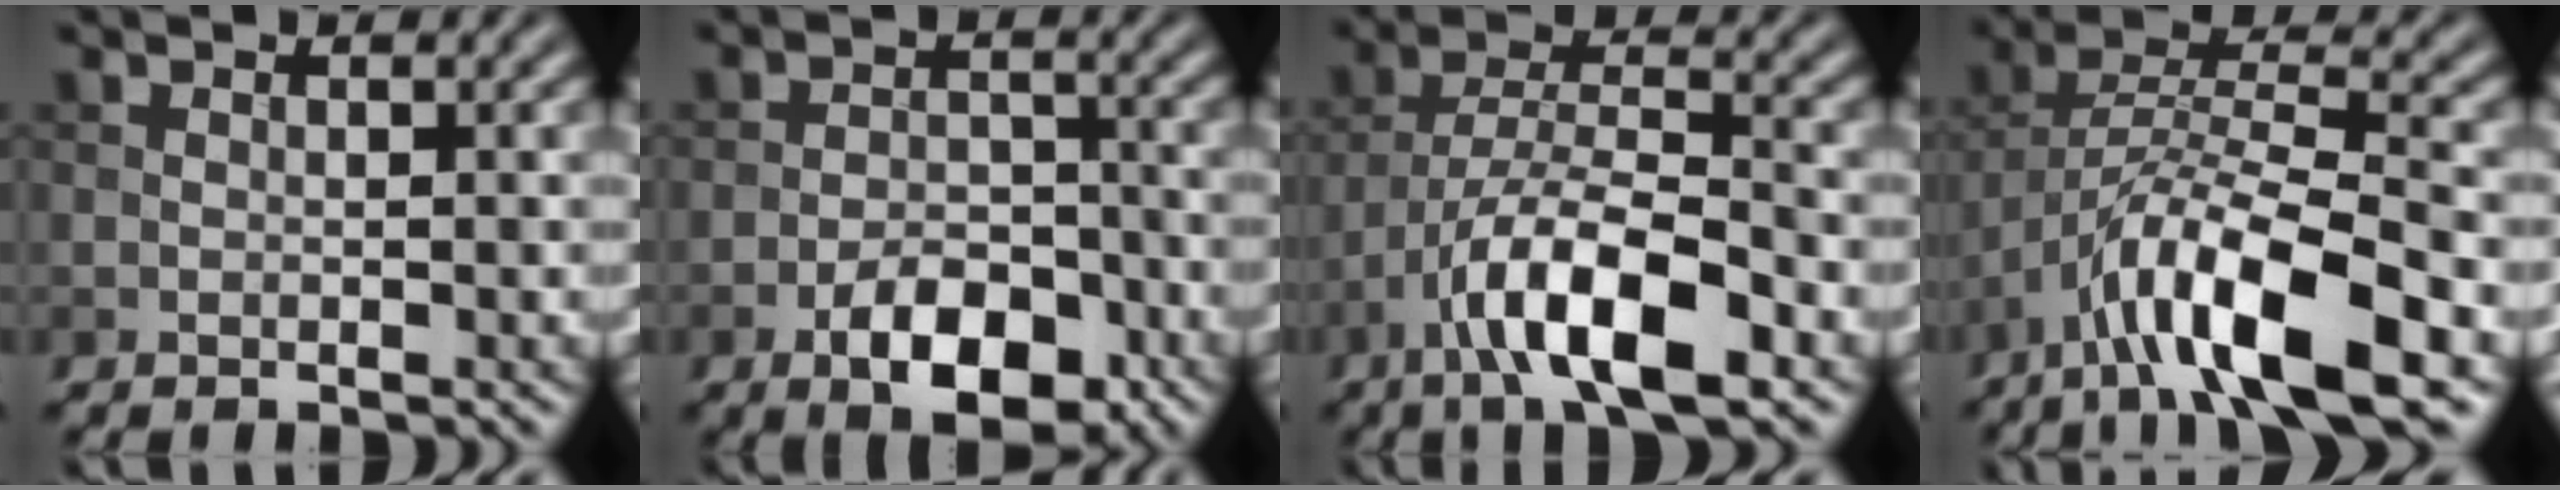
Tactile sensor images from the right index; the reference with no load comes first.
{"total": 5.7, "force": [-3.1, 2.9, 3.9], "torque": [-0.054, 0.001, -0.054]}
{"total": 9.0, "force": [-4.8, 2.8, 7.1], "torque": [-0.120, 0.013, -0.088]}
{"total": 10.8, "force": [-6.1, 2.7, 8.4], "torque": [-0.141, 0.012, -0.113]}